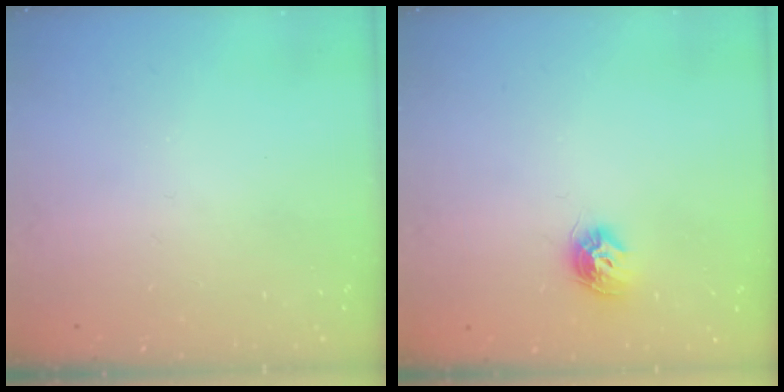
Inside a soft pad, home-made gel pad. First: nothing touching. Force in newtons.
{"total": 8.3, "press": 8.3, "slide": 0.2}